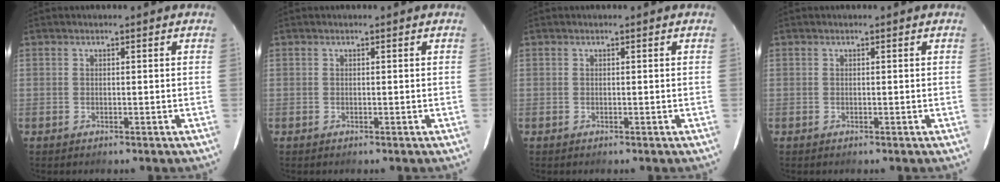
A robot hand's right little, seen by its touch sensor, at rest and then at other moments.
{"total": 0.0}
{"total": 0.0}
{"total": 0.0}